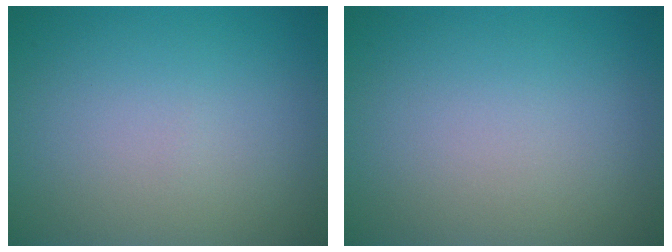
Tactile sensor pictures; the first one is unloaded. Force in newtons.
{"total": 0.0}